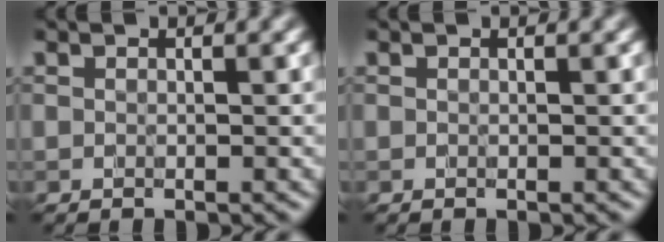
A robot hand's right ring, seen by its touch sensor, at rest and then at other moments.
{"total": 0.0}